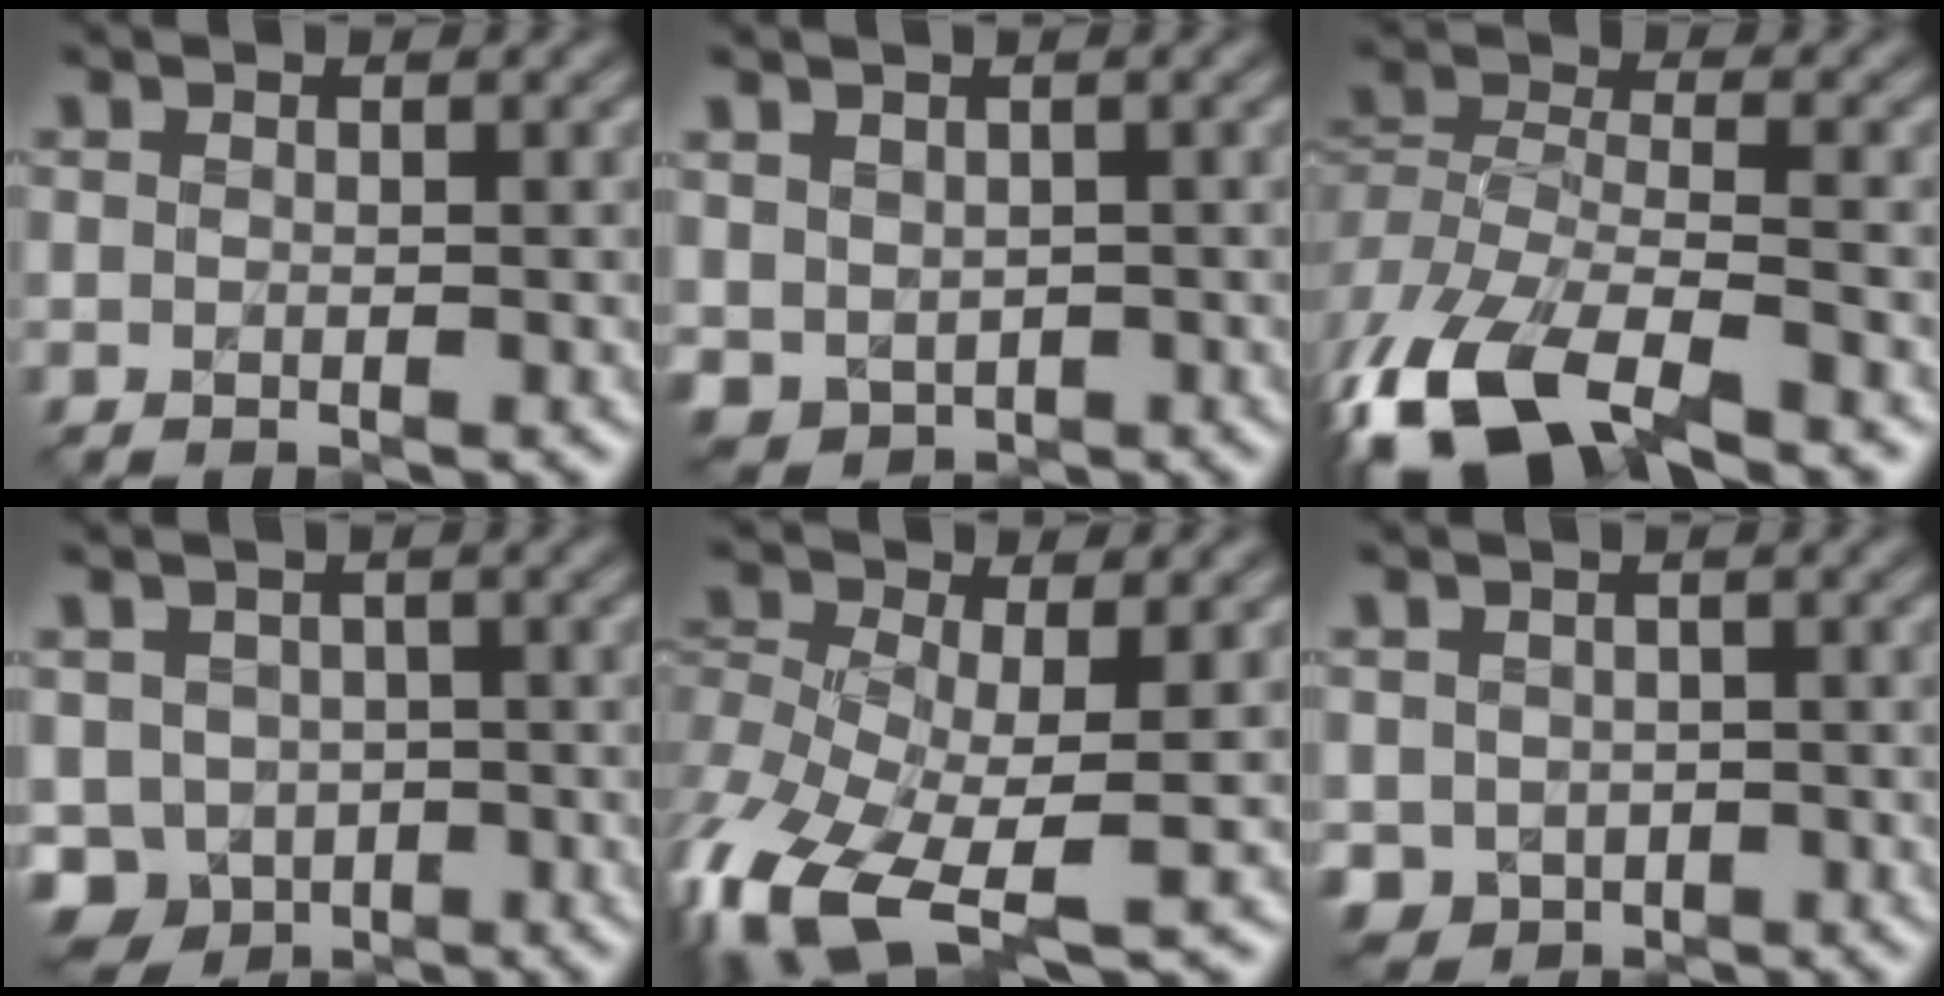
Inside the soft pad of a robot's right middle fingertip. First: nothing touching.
{"total": 2.4, "force": [0.4, 2.2, 1.0], "torque": [-0.026, -0.006, 0.013]}
{"total": 12.6, "force": [-8.1, 5.0, 8.4], "torque": [-0.190, -0.024, -0.143]}
{"total": 5.8, "force": [-1.9, 4.9, 2.4], "torque": [-0.033, -0.006, -0.037]}
{"total": 11.1, "force": [-4.5, 4.9, 8.9], "torque": [-0.213, -0.023, -0.091]}
{"total": 2.5, "force": [-0.4, 2.4, 0.8], "torque": [-0.017, -0.005, -0.006]}